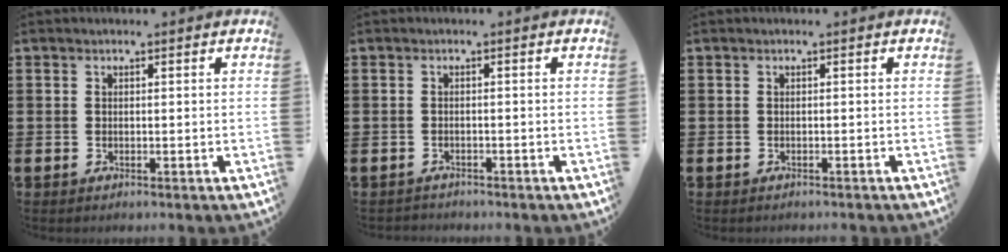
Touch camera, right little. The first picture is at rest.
{"total": 0.7, "force": [-0.7, 0.2, -0.1], "torque": [-0.001, -0.001, -0.016]}
{"total": 0.0}